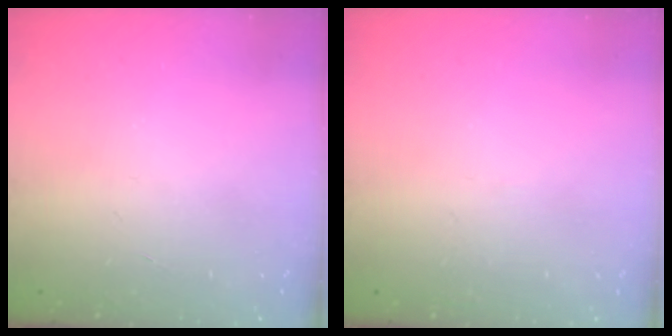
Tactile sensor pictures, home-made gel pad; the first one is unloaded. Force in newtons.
{"total": 2.7, "press": 2.6, "slide": 0.5}